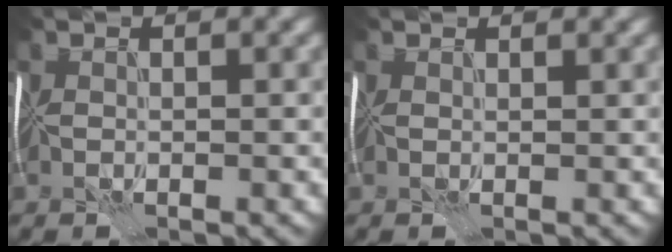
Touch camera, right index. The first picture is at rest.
{"total": 1.3, "force": [1.1, 0.4, 0.6], "torque": [-0.012, 0.002, 0.011]}